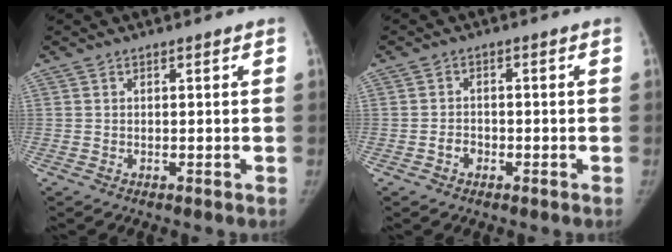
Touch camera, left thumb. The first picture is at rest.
{"total": 2.3, "force": [-1.1, 1.8, 0.9], "torque": [-0.008, 0.013, -0.020]}